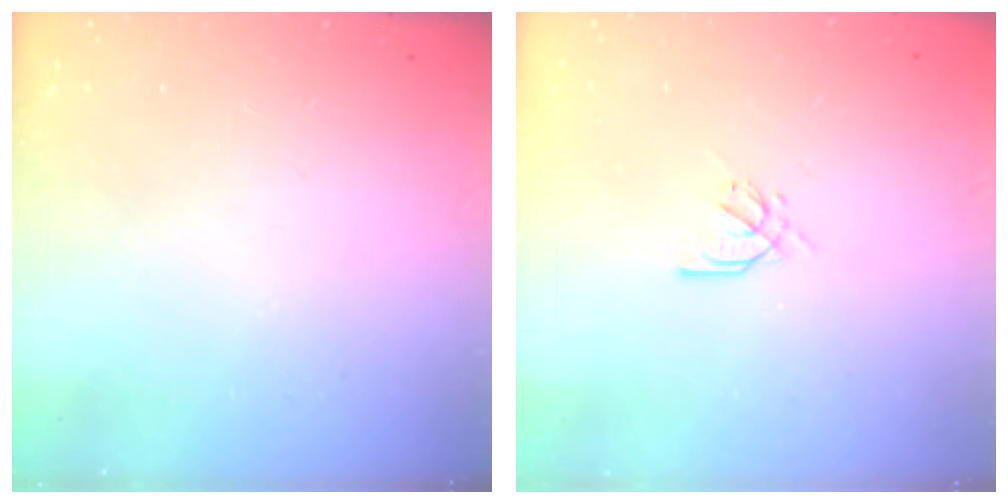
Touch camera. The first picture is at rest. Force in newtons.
{"total": 2.4, "press": 2.4, "slide": 0.5}